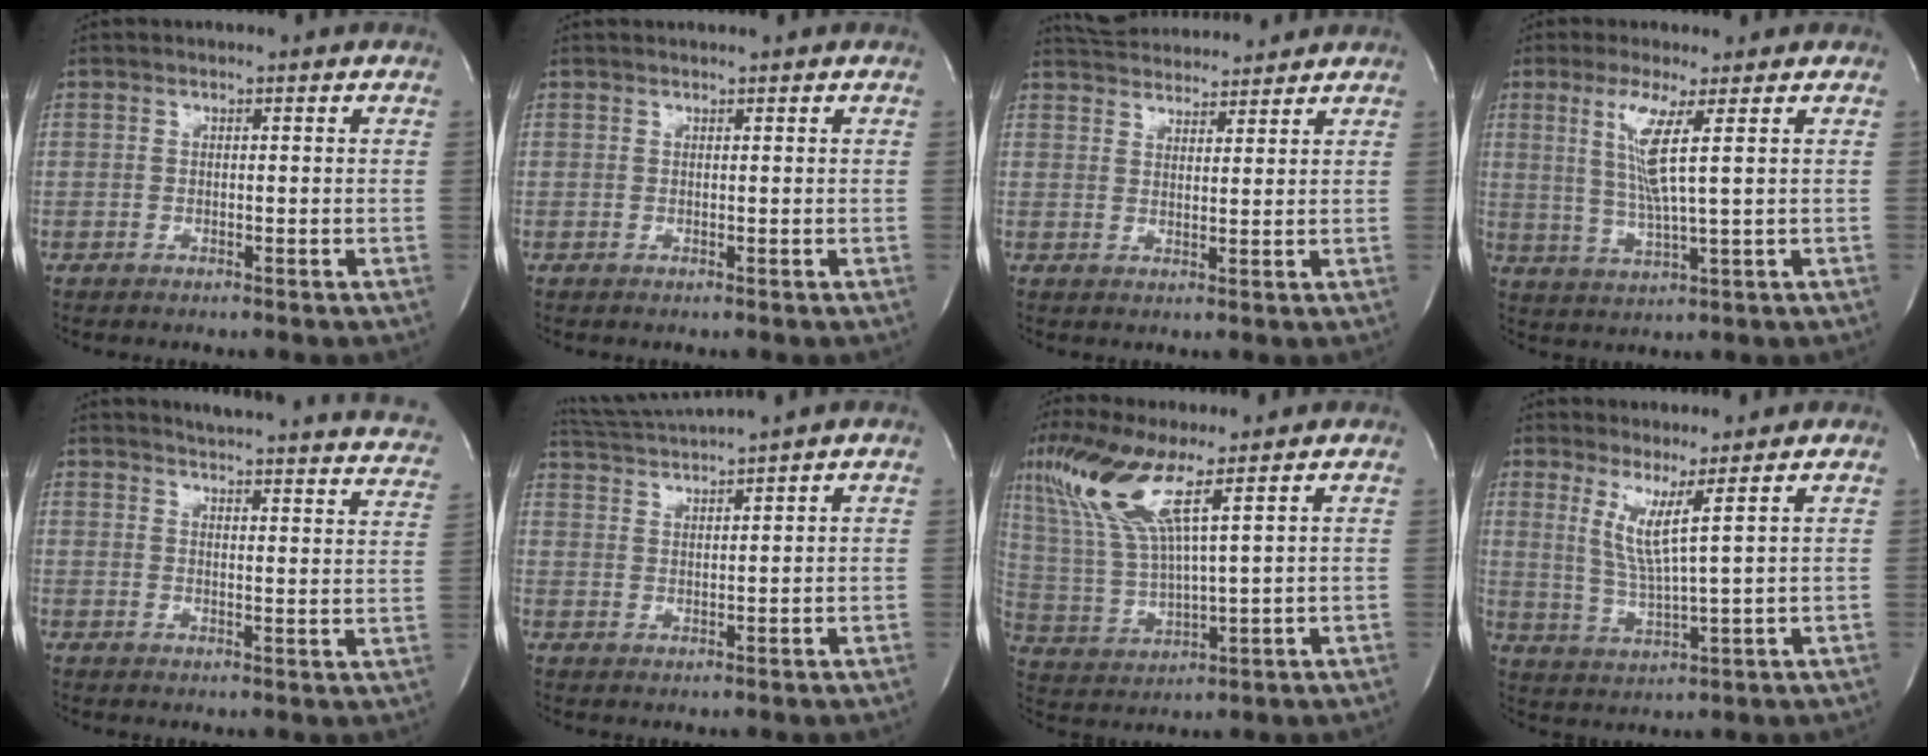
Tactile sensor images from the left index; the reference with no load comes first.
{"total": 1.3, "force": [1.3, -0.1, 0.4], "torque": [-0.006, 0.015, 0.022]}
{"total": 9.5, "force": [9.1, 1.5, 2.3], "torque": [-0.044, 0.021, 0.139]}
{"total": 6.3, "force": [2.0, -0.8, 5.9], "torque": [-0.126, -0.012, 0.044]}
{"total": 23.1, "force": [21.8, 2.3, 7.4], "torque": [-0.099, -0.085, 0.234]}
{"total": 5.9, "force": [5.4, -2.0, 1.6], "torque": [-0.036, 0.002, 0.105]}
{"total": 11.1, "force": [6.3, 1.1, 9.1], "torque": [-0.219, -0.001, 0.127]}
{"total": 5.0, "force": [2.4, -1.1, 4.2], "torque": [-0.087, -0.026, 0.052]}